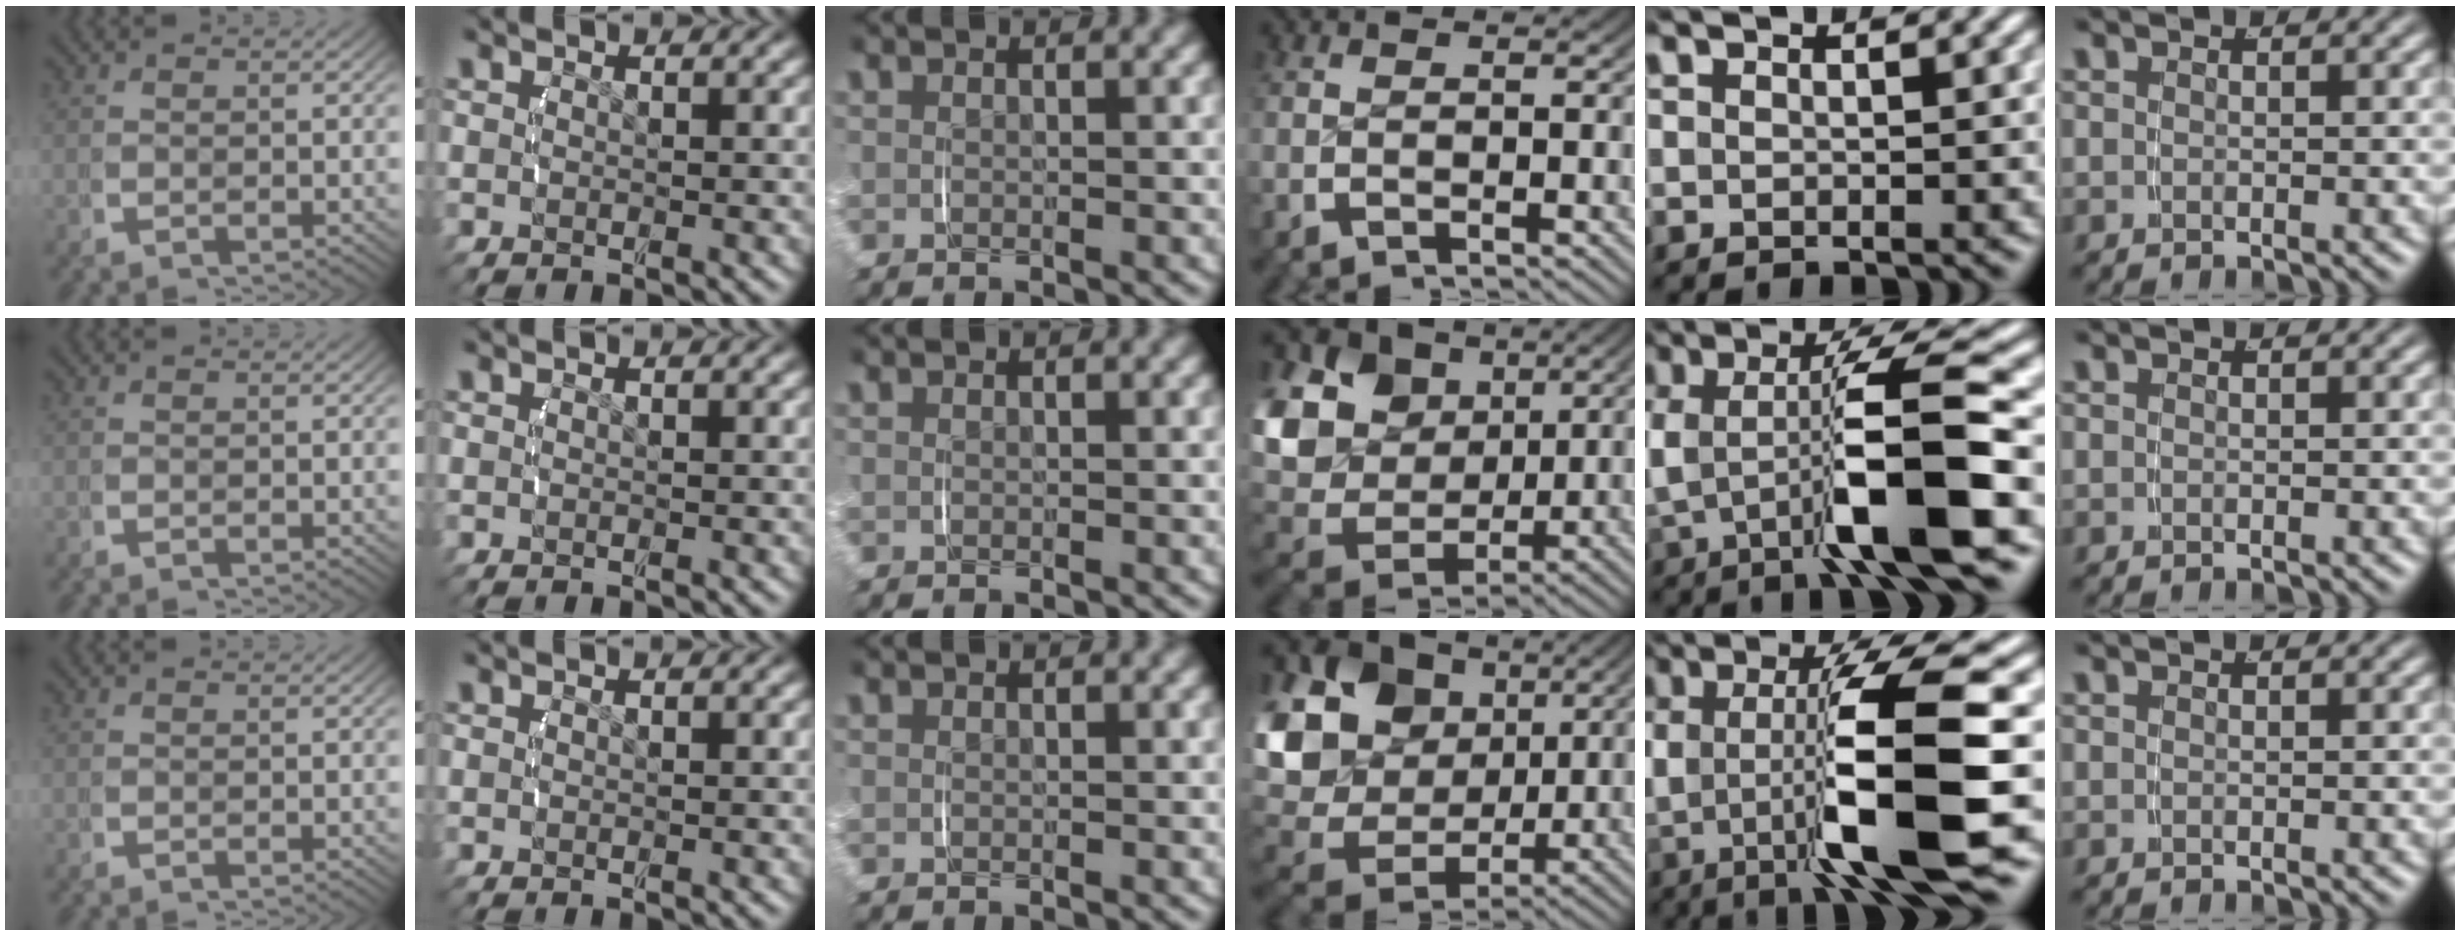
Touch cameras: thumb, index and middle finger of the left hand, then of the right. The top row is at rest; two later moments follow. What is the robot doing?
{"motion": "lift_and_place", "object": "jar lid"}